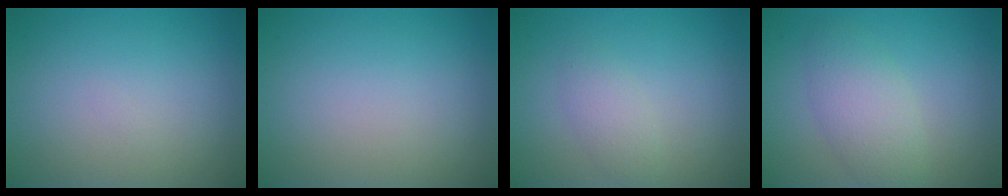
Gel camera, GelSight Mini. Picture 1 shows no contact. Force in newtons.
{"total": 0.0}
{"total": 1.7, "press": 1.7, "slide": 0.1}
{"total": 3.5, "press": 3.5, "slide": 0.2}